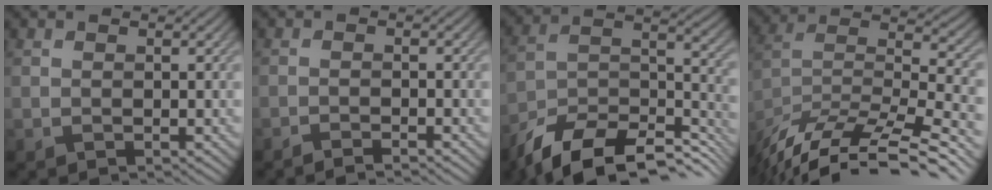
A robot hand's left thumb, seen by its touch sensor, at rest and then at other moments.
{"total": 1.9, "force": [-1.6, 0.1, 1.0], "torque": [-0.012, 0.002, -0.035]}
{"total": 14.1, "force": [-10.2, 5.7, 7.9], "torque": [-0.166, -0.020, -0.178]}
{"total": 15.7, "force": [-12.8, 4.0, 8.1], "torque": [-0.142, 0.011, -0.202]}